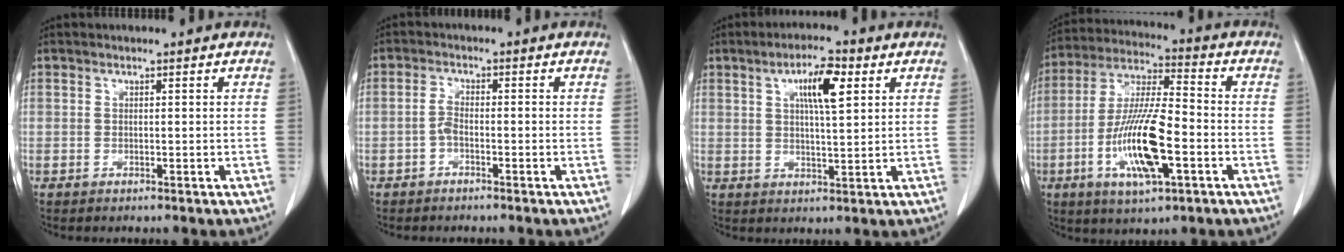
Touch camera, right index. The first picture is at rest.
{"total": 2.0, "force": [-1.0, 0.6, 1.6], "torque": [-0.031, 0.004, -0.023]}
{"total": 7.3, "force": [2.6, 1.5, 6.7], "torque": [-0.117, 0.011, 0.041]}
{"total": 14.5, "force": [-4.5, 3.0, 13.5], "torque": [-0.270, -0.005, -0.080]}